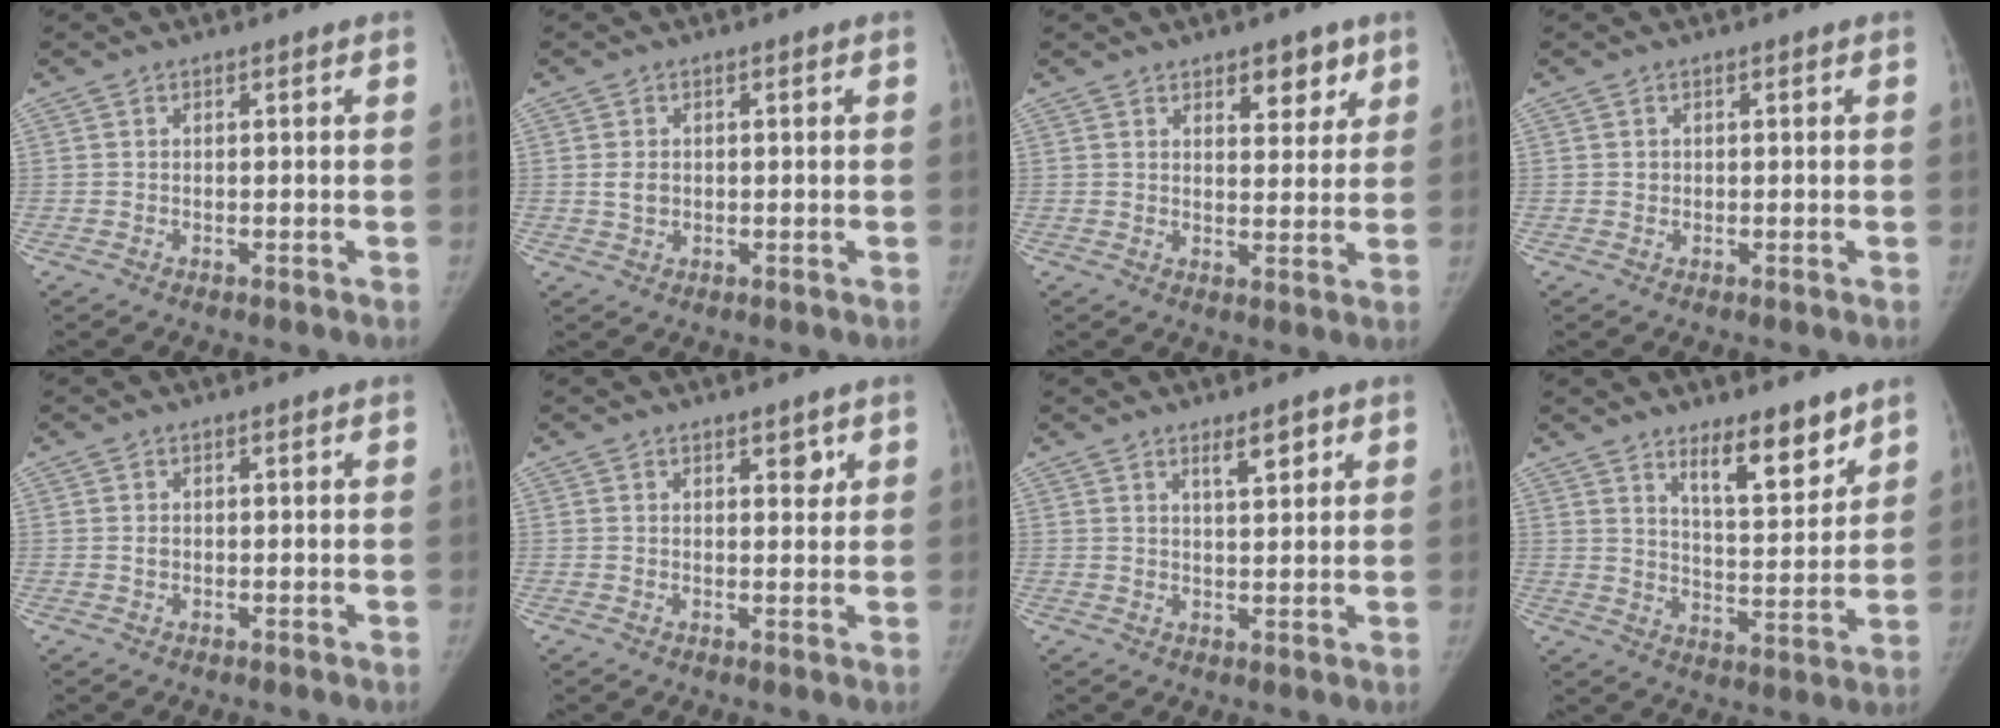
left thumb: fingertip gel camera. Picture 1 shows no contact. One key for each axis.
{"total": 2.4, "fx": 0.1, "fy": 1.8, "fz": 1.5, "tx": -0.022, "ty": 0.000, "tz": 0.005}
{"total": 6.2, "fx": 3.7, "fy": 3.2, "fz": 3.8, "tx": -0.020, "ty": -0.022, "tz": 0.051}
{"total": 0.7, "fx": 0.1, "fy": 0.7, "fz": 0.2, "tx": 0.000, "ty": 0.002, "tz": 0.002}
{"total": 0.7, "fx": 0.0, "fy": 0.6, "fz": 0.4, "tx": -0.007, "ty": 0.001, "tz": 0.000}
{"total": 2.3, "fx": 1.3, "fy": 1.2, "fz": 1.5, "tx": -0.003, "ty": -0.006, "tz": 0.018}
{"total": 3.9, "fx": 2.3, "fy": 1.2, "fz": 2.9, "tx": -0.037, "ty": -0.016, "tz": 0.039}
{"total": 10.6, "fx": 7.5, "fy": 3.3, "fz": 6.7, "tx": -0.081, "ty": -0.062, "tz": 0.126}